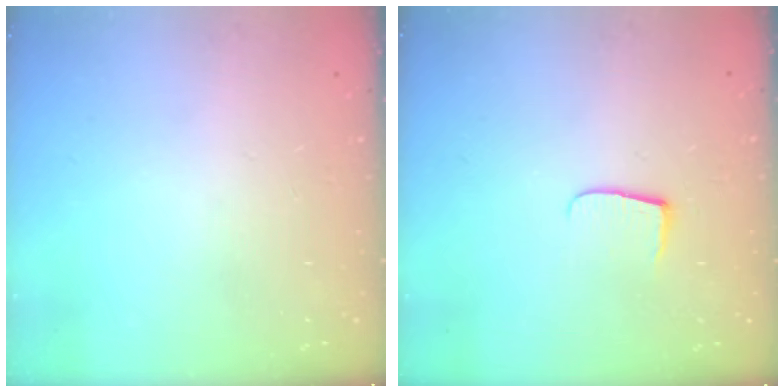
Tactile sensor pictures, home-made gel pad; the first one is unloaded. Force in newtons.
{"total": 5.2, "press": 5.2, "slide": 0.7}